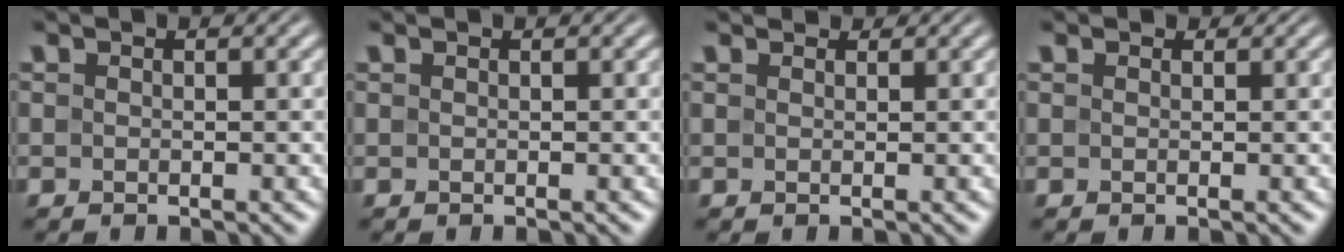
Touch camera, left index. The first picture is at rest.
{"total": 0.0}
{"total": 1.8, "force": [1.7, 0.6, 0.5], "torque": [-0.014, -0.004, 0.019]}
{"total": 0.9, "force": [0.8, 0.5, 0.2], "torque": [-0.006, -0.004, 0.002]}